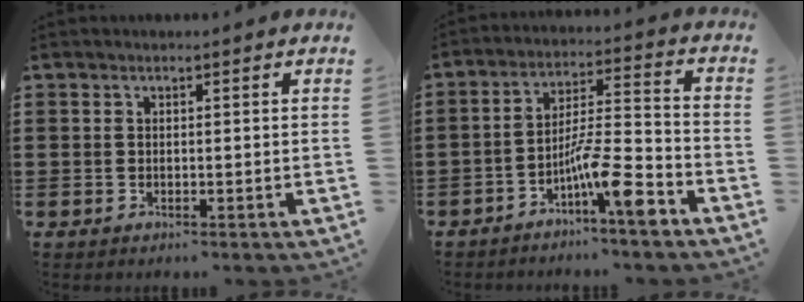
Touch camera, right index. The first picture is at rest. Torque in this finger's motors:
{"motor_torque": [2.12, -0.02, 0.55, 0.10]}